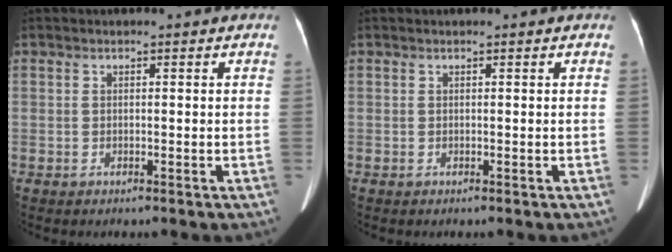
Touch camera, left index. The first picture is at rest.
{"total": 0.0}